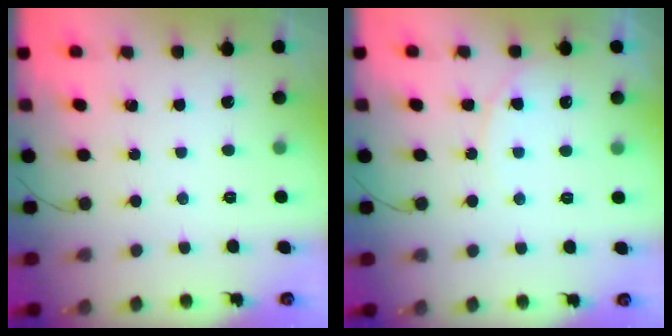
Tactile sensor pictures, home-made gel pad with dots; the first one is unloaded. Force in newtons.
{"total": 6.6, "press": 6.6, "slide": 0.4}